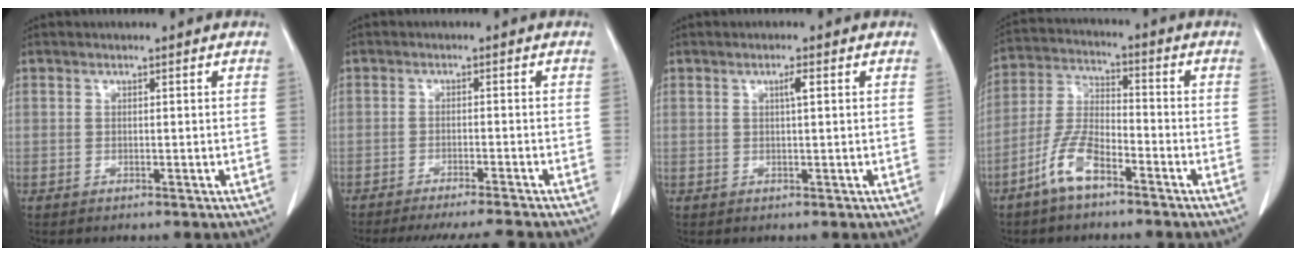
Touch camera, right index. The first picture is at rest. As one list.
[{"total": 9.1, "force": [-8.5, -0.8, 3.2], "torque": [-0.036, -0.014, -0.124]}, {"total": 1.5, "force": [0.5, 0.0, 1.4], "torque": [-0.026, 0.002, 0.008]}, {"total": 8.1, "force": [-5.1, 2.6, 5.7], "torque": [-0.131, 0.002, -0.103]}]